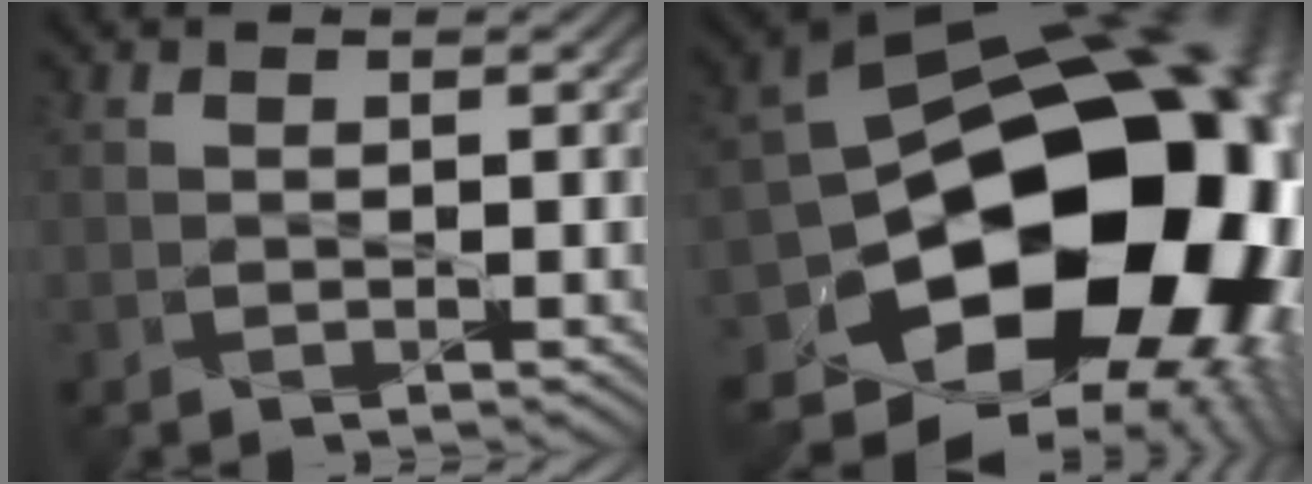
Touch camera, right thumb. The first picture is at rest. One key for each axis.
{"total": 21.9, "fx": -5.2, "fy": 16.2, "fz": 13.8, "tx": -0.230, "ty": -0.050, "tz": -0.061}